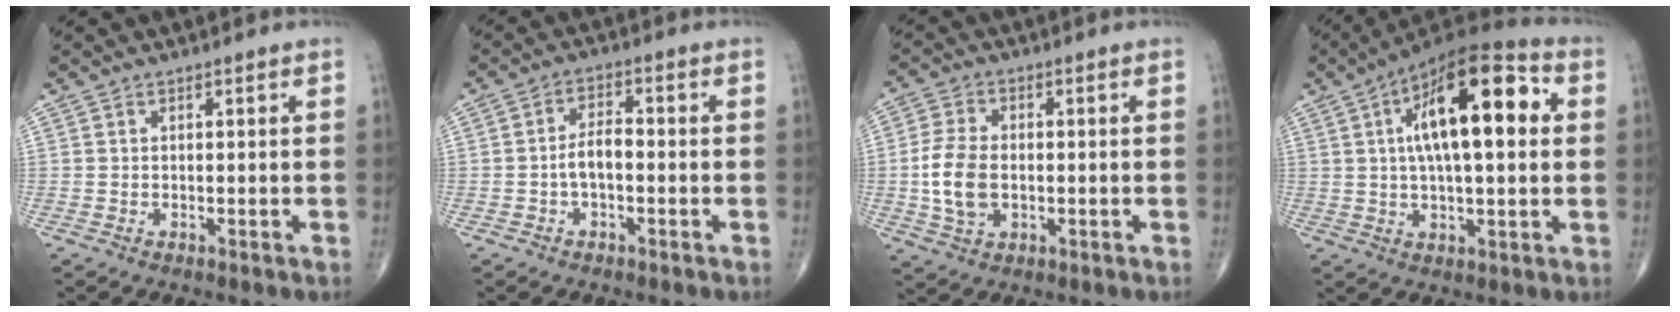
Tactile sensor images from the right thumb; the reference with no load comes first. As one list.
[{"total": 4.5, "force": [-1.0, 2.0, 3.9], "torque": [-0.072, 0.019, -0.021]}, {"total": 8.5, "force": [-0.8, 5.4, 6.5], "torque": [-0.134, 0.005, -0.015]}, {"total": 20.2, "force": [4.3, 7.9, 18.1], "torque": [-0.273, 0.021, 0.056]}]